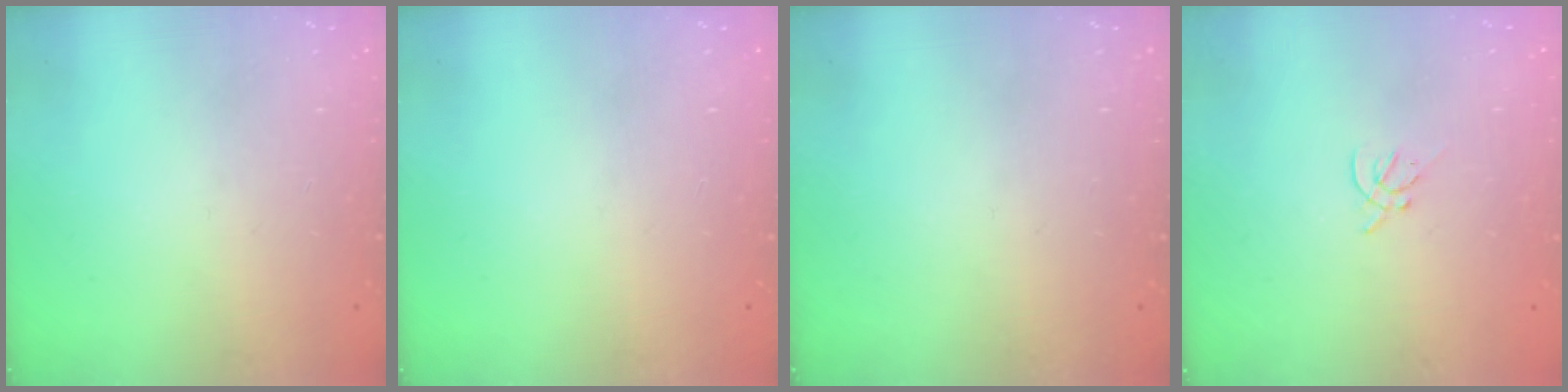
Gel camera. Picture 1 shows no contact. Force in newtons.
{"total": 0.0}
{"total": 0.0}
{"total": 2.2, "press": 2.1, "slide": 0.6}